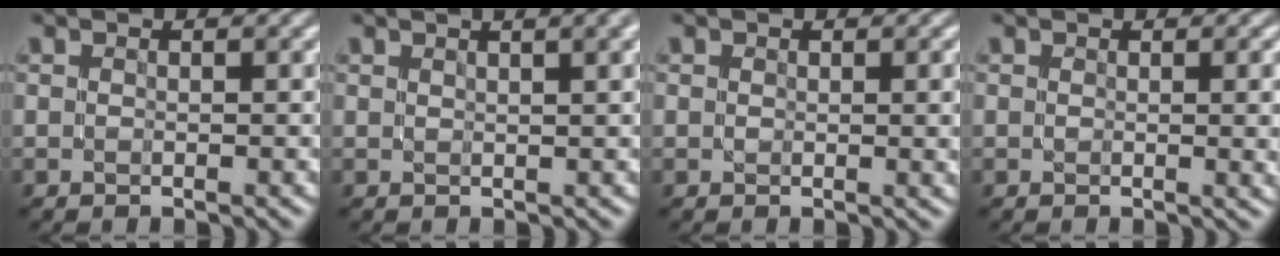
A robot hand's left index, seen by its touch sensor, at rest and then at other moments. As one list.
[{"total": 7.2, "force": [4.2, 3.0, 5.0], "torque": [-0.027, 0.049, 0.019]}, {"total": 1.9, "force": [0.5, 0.6, 1.7], "torque": [-0.021, -0.003, 0.010]}, {"total": 3.1, "force": [0.5, 1.0, 2.9], "torque": [-0.025, 0.001, 0.007]}]